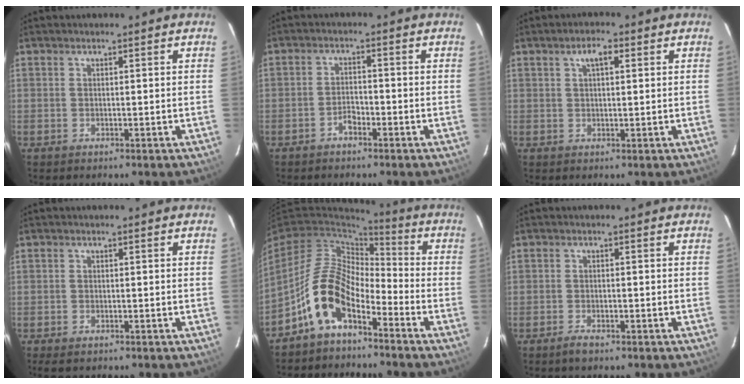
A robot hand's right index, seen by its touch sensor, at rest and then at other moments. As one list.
[{"total": 2.6, "force": [-2.0, 1.1, 1.3], "torque": [-0.031, 0.006, -0.037]}, {"total": 3.3, "force": [1.4, 1.3, 2.7], "torque": [-0.049, 0.012, 0.024]}, {"total": 2.1, "force": [-1.5, 1.1, 0.9], "torque": [-0.023, -0.005, -0.028]}, {"total": 11.0, "force": [-6.4, 5.4, 7.2], "torque": [-0.141, 0.015, -0.128]}, {"total": 2.4, "force": [-1.8, 0.8, 1.3], "torque": [-0.029, -0.004, -0.033]}]